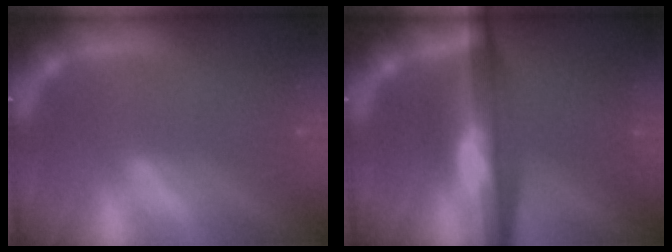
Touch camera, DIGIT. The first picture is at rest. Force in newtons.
{"total": 8.6}